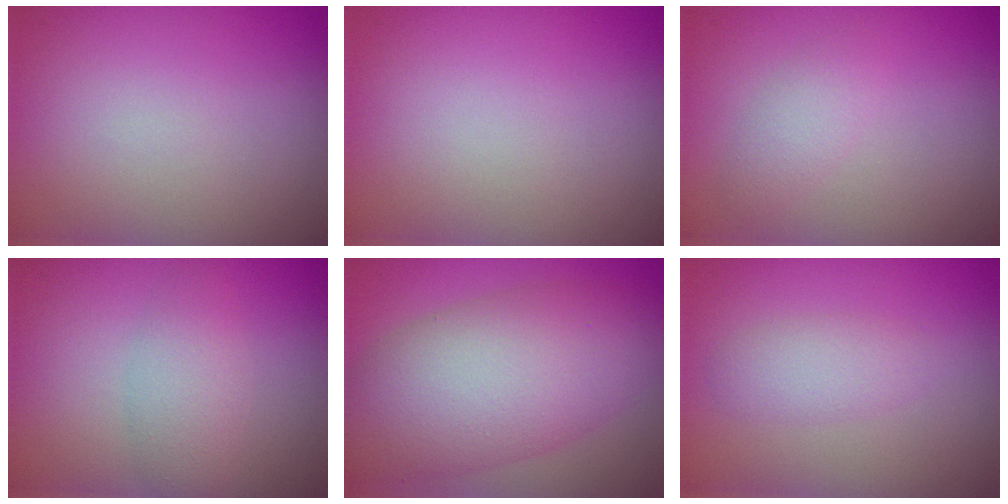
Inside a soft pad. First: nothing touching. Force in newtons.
{"total": 0.0}
{"total": 1.6, "press": 1.6, "slide": 0.1}
{"total": 2.7, "press": 2.7, "slide": 0.1}
{"total": 9.6, "press": 9.6, "slide": 0.5}
{"total": 1.8, "press": 1.8, "slide": 0.0}